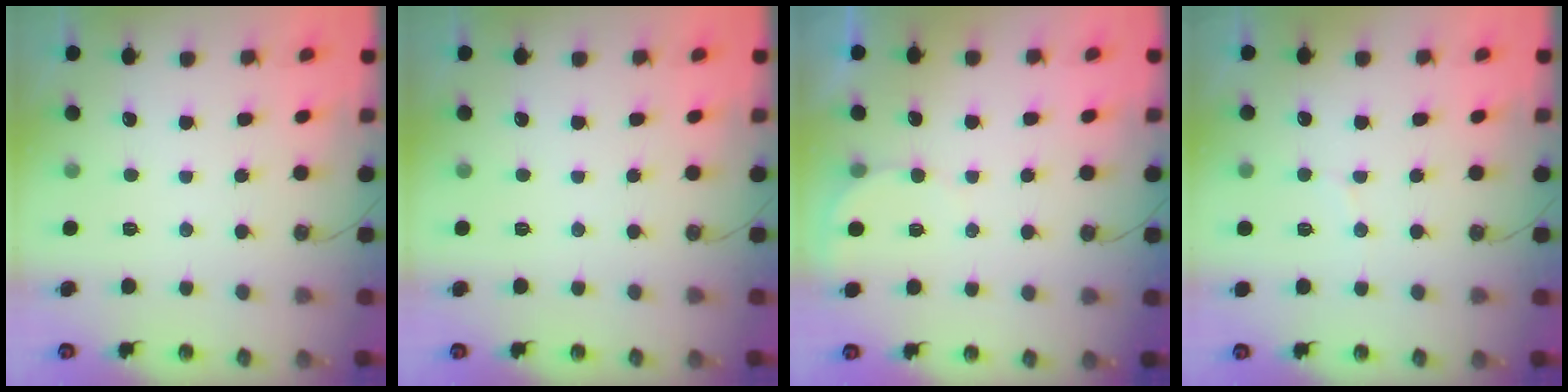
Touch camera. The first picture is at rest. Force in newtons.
{"total": 0.0}
{"total": 2.2, "press": 2.2, "slide": 0.2}
{"total": 4.1, "press": 3.9, "slide": 1.1}